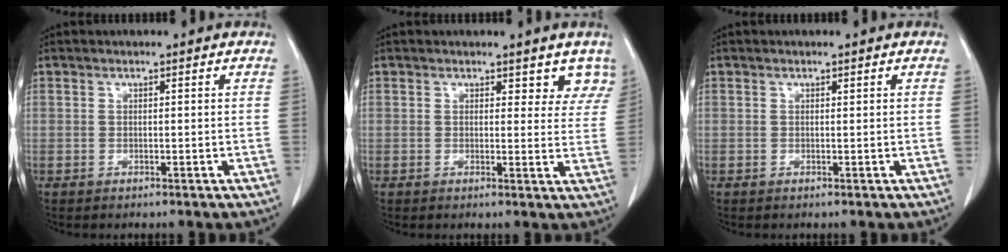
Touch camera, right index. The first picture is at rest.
{"total": 4.8, "force": [4.0, 2.2, 1.2], "torque": [0.014, -0.012, 0.030]}
{"total": 0.0}